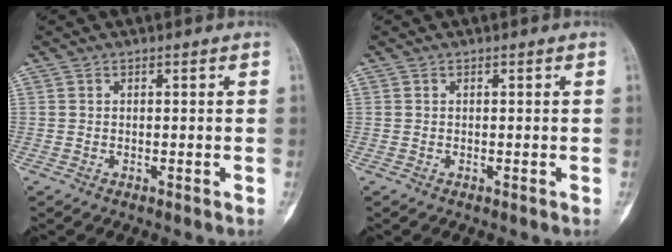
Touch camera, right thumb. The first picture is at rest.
{"total": 0.0}